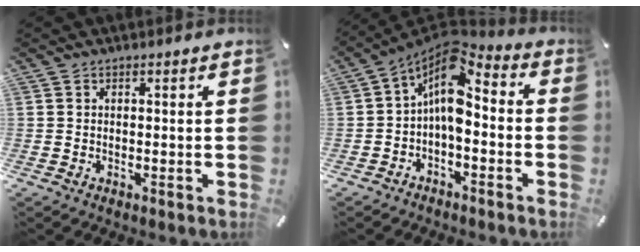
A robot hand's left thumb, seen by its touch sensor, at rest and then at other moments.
{"total": 10.7, "force": [0.7, 5.9, 8.9], "torque": [-0.171, -0.023, 0.006]}